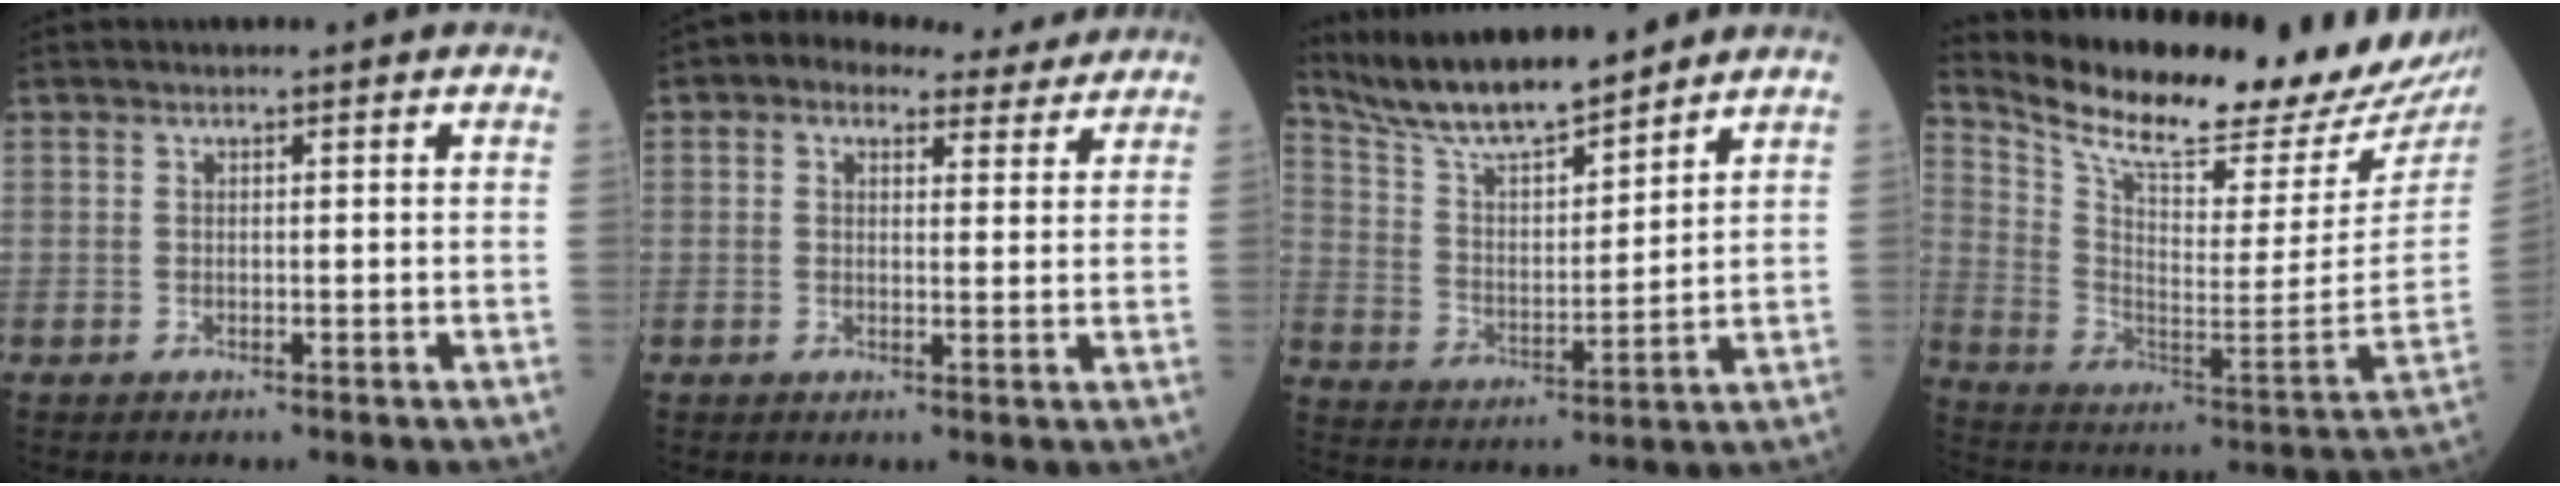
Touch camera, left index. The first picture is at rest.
{"total": 7.0, "force": [5.5, 3.4, 2.6], "torque": [-0.037, 0.027, 0.070]}
{"total": 13.7, "force": [12.5, 1.5, 5.6], "torque": [-0.110, 0.008, 0.231]}
{"total": 25.2, "force": [22.5, 1.9, 11.1], "torque": [-0.205, -0.086, 0.330]}